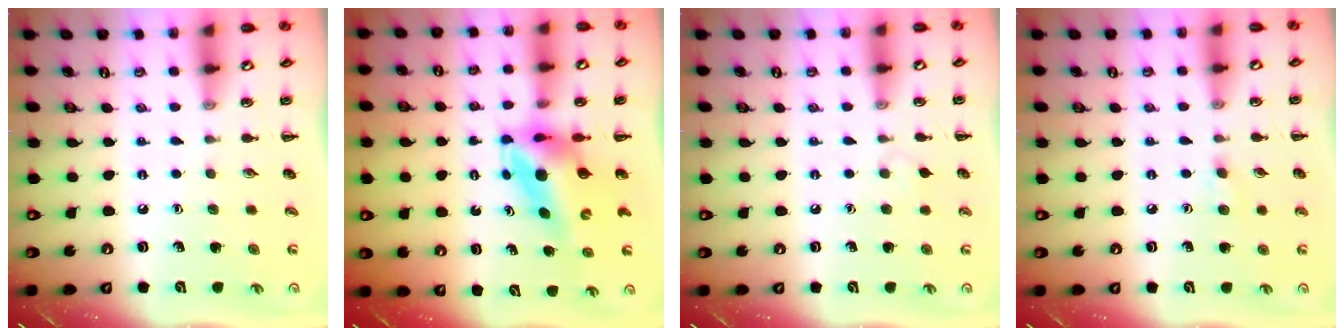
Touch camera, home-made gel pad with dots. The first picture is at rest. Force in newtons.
{"total": 5.4, "press": 5.2, "slide": 1.6}
{"total": 2.8, "press": 2.5, "slide": 1.1}
{"total": 4.7, "press": 4.3, "slide": 1.7}